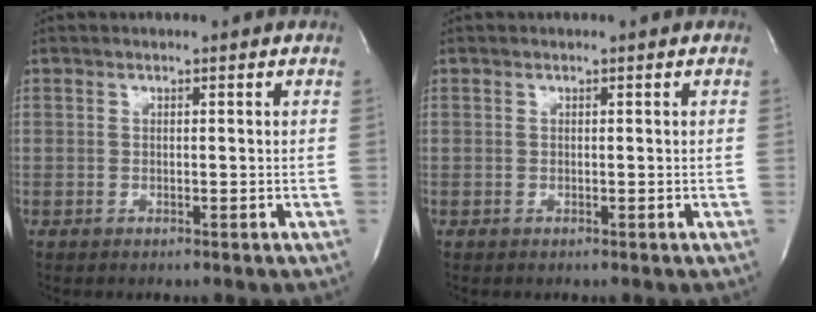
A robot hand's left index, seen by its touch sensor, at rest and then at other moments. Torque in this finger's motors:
{"motor_torque": [-0.02, 0.02, 0.00, 0.00]}